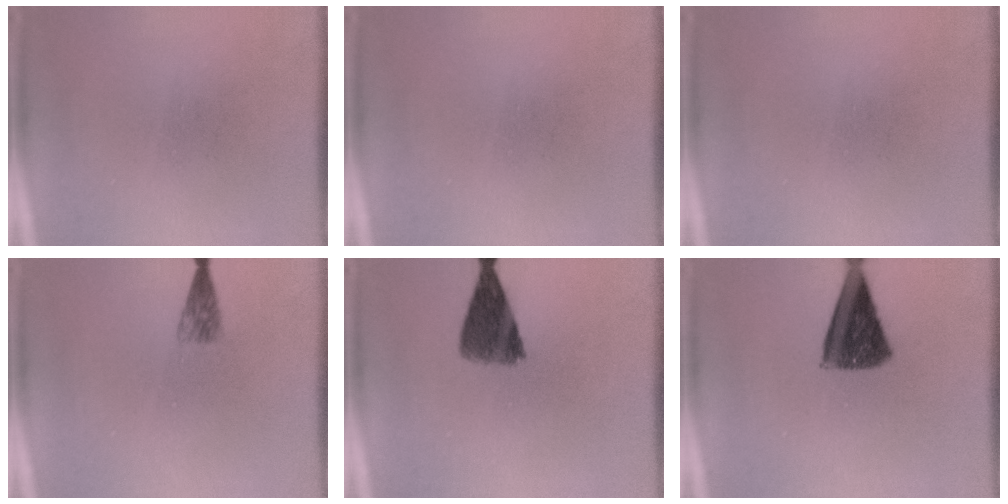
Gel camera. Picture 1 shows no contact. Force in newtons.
{"total": 0.0}
{"total": 0.0}
{"total": 2.0}
{"total": 7.1}
{"total": 10.0}